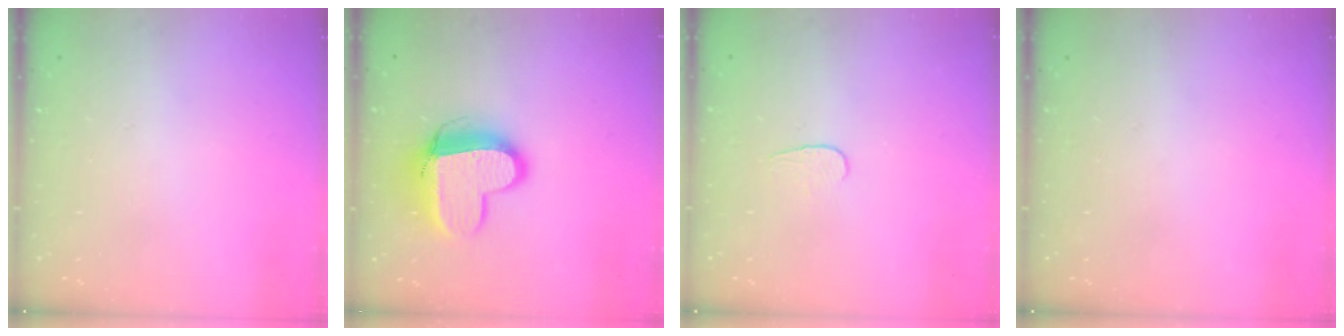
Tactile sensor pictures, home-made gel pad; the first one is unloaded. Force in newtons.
{"total": 12.9, "press": 12.8, "slide": 1.4}
{"total": 3.8, "press": 3.8, "slide": 0.4}
{"total": 0.0}